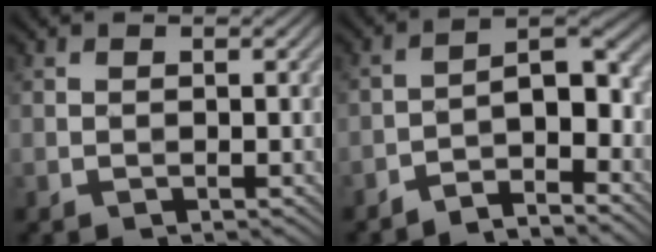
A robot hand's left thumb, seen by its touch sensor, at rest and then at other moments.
{"total": 6.0, "force": [-4.3, 1.5, 3.9], "torque": [-0.052, 0.014, -0.080]}